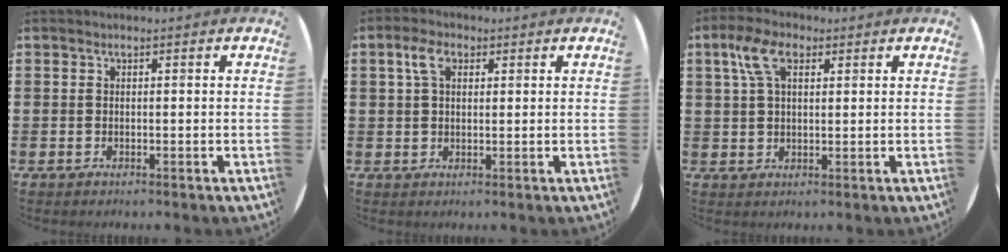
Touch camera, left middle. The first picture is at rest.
{"total": 3.5, "force": [1.8, 1.9, 2.3], "torque": [-0.053, 0.010, 0.033]}
{"total": 5.5, "force": [2.9, 2.8, 3.8], "torque": [-0.084, 0.012, 0.051]}